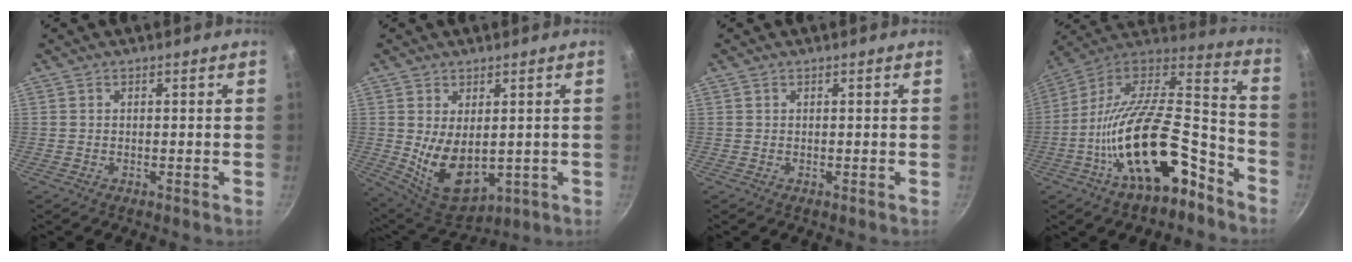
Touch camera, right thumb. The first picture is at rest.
{"total": 11.1, "force": [0.0, 6.7, 8.8], "torque": [-0.128, -0.026, 0.027]}
{"total": 0.0}
{"total": 25.4, "force": [-12.3, 10.8, 19.4], "torque": [-0.289, 0.088, -0.219]}